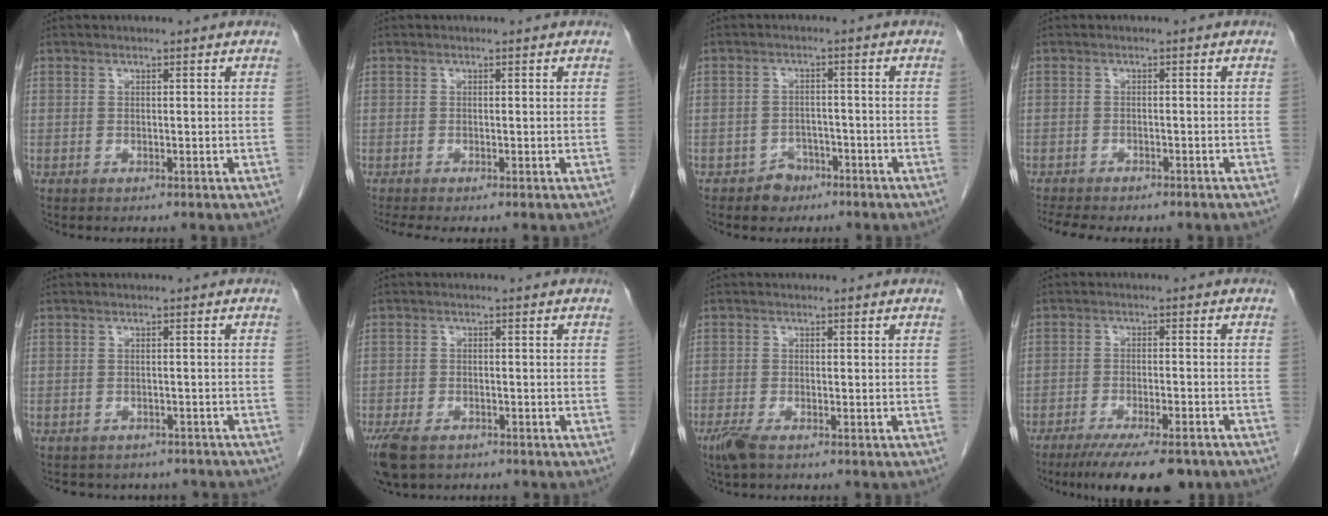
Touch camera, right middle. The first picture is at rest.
{"total": 1.9, "force": [-1.4, 0.1, 1.2], "torque": [-0.019, -0.006, -0.025]}
{"total": 3.3, "force": [-2.2, 2.4, 0.5], "torque": [-0.010, 0.010, -0.030]}
{"total": 7.6, "force": [-6.4, 1.9, 3.6], "torque": [-0.049, 0.000, -0.086]}
{"total": 8.9, "force": [-7.8, 4.0, 1.9], "torque": [-0.024, 0.011, -0.078]}
{"total": 8.1, "force": [-5.4, 4.4, 4.1], "torque": [-0.092, -0.011, -0.086]}
{"total": 2.8, "force": [-1.9, 0.6, 1.9], "torque": [-0.045, -0.007, -0.038]}
{"total": 12.2, "force": [-9.4, 2.4, 7.4], "torque": [-0.107, -0.019, -0.141]}